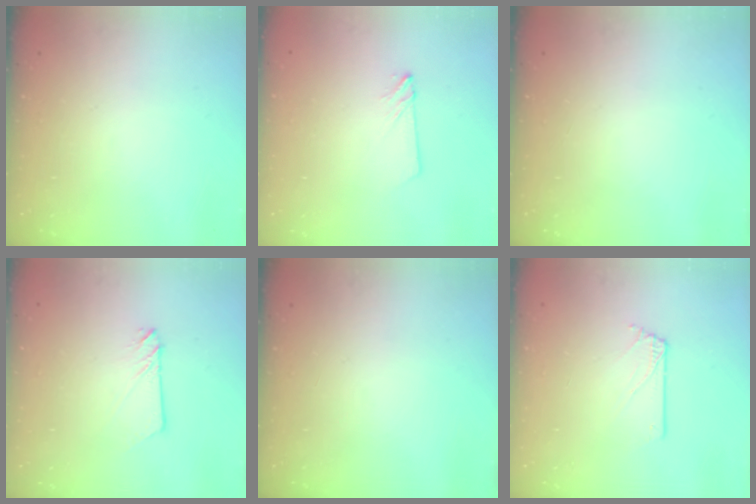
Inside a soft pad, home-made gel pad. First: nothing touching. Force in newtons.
{"total": 2.8, "press": 2.8, "slide": 0.3}
{"total": 0.0}
{"total": 2.4, "press": 2.4, "slide": 0.2}
{"total": 0.0}
{"total": 1.5, "press": 1.5, "slide": 0.1}